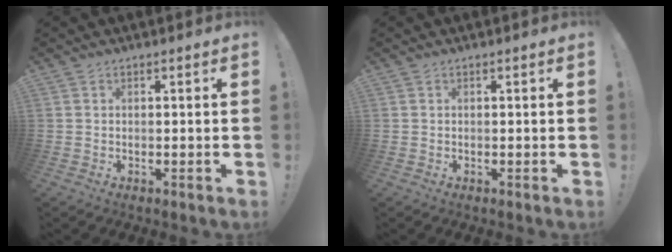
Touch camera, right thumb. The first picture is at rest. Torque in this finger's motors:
{"motor_torque": [0.03, 0.03, 0.03, 0.05, 0.04]}